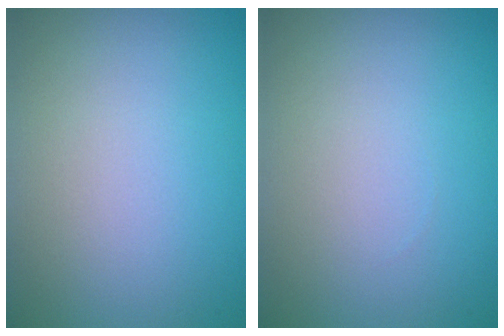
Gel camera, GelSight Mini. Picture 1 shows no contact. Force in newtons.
{"total": 0.0}